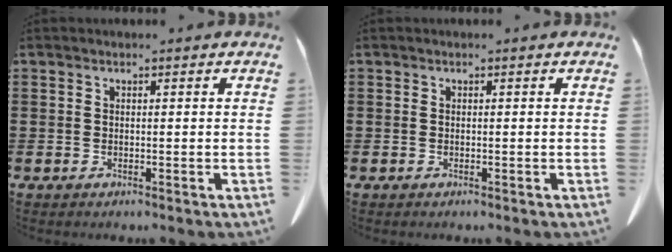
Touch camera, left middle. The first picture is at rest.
{"total": 0.0}